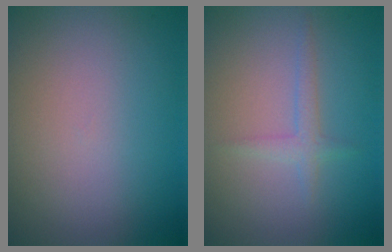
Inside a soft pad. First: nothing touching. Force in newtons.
{"total": 1.4, "press": 1.4, "slide": 0.0}